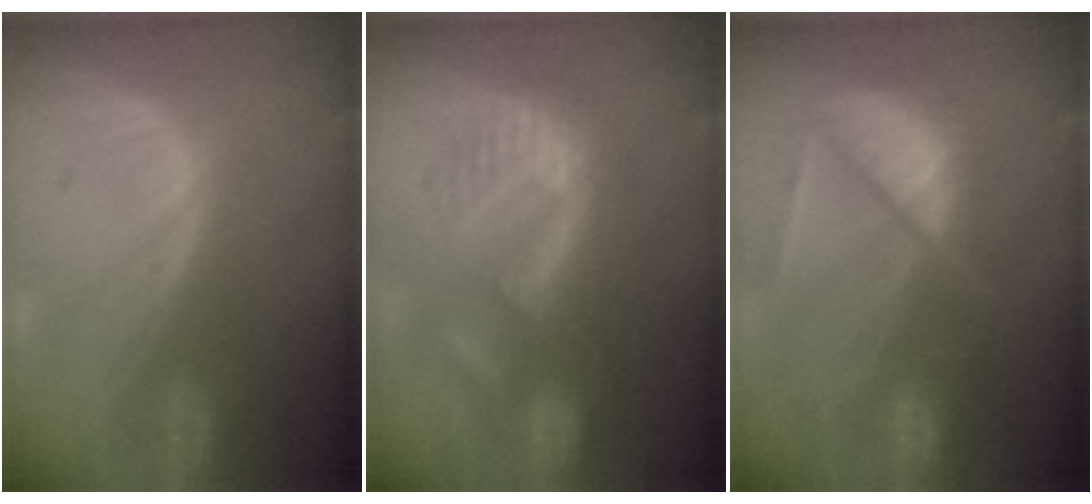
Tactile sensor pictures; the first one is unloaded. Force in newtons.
{"total": 8.7, "press": 8.2, "slide": 3.0}
{"total": 9.7, "press": 8.3, "slide": 4.9}